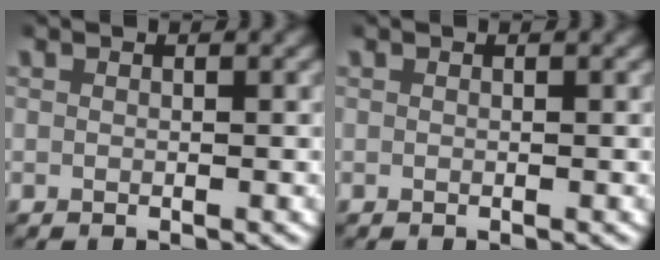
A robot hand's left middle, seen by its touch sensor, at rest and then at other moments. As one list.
[{"total": 0.0}]